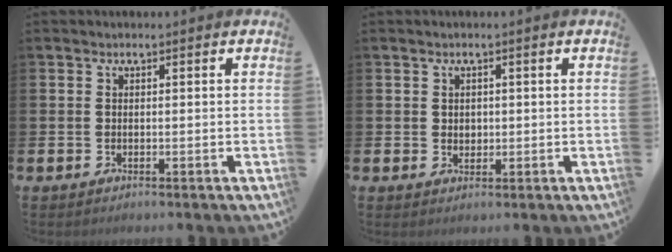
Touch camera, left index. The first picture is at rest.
{"total": 1.4, "force": [0.8, 1.1, 0.5], "torque": [0.002, 0.003, 0.012]}